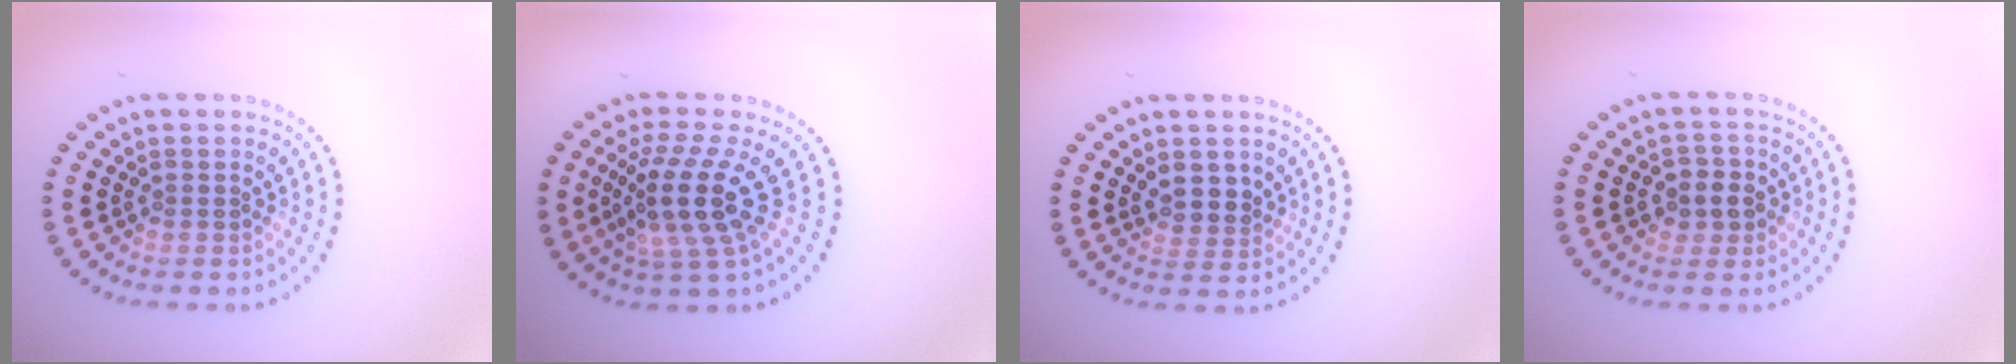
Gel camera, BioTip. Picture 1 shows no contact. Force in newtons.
{"total": 5.0, "press": 3.7, "slide": 3.4}
{"total": 2.4, "press": 2.2, "slide": 1.0}
{"total": 2.3, "press": 2.2, "slide": 0.6}